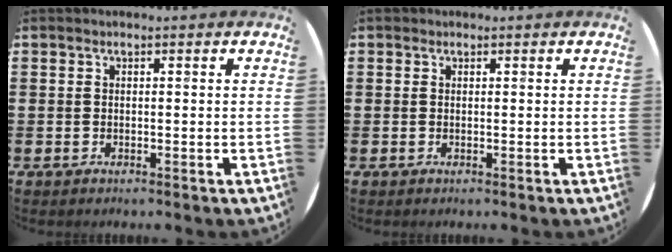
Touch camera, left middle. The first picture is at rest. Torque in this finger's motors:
{"motor_torque": [0.17, -0.13, -0.03, 0.02]}